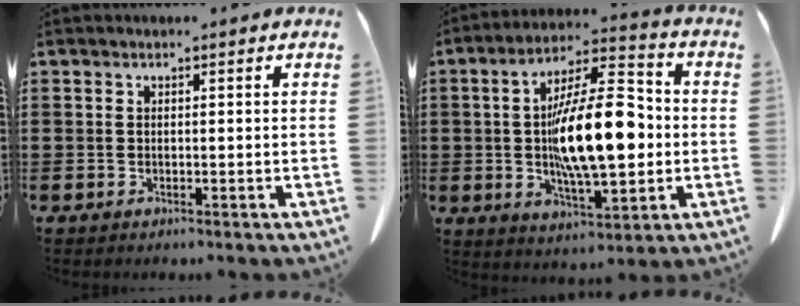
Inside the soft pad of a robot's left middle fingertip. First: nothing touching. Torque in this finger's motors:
{"motor_torque": [2.14, 0.00, 1.05, 0.21]}